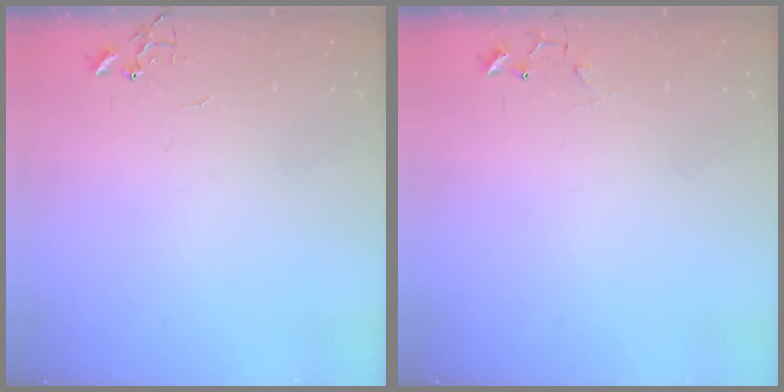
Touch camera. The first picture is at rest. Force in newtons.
{"total": 5.7, "press": 5.7, "slide": 0.2}